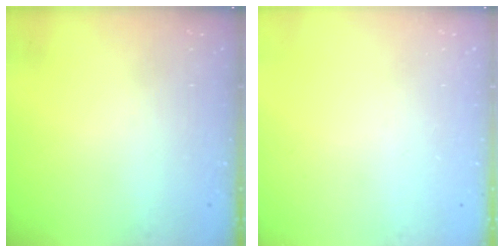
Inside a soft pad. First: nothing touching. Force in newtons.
{"total": 0.0}